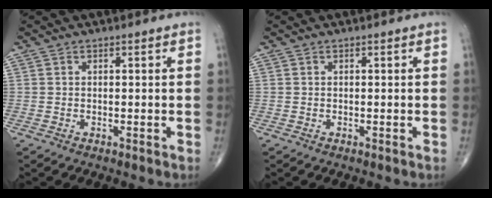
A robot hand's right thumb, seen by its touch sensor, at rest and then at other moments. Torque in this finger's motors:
{"motor_torque": [-0.01, -0.02, -0.03, -0.01, 0.01]}